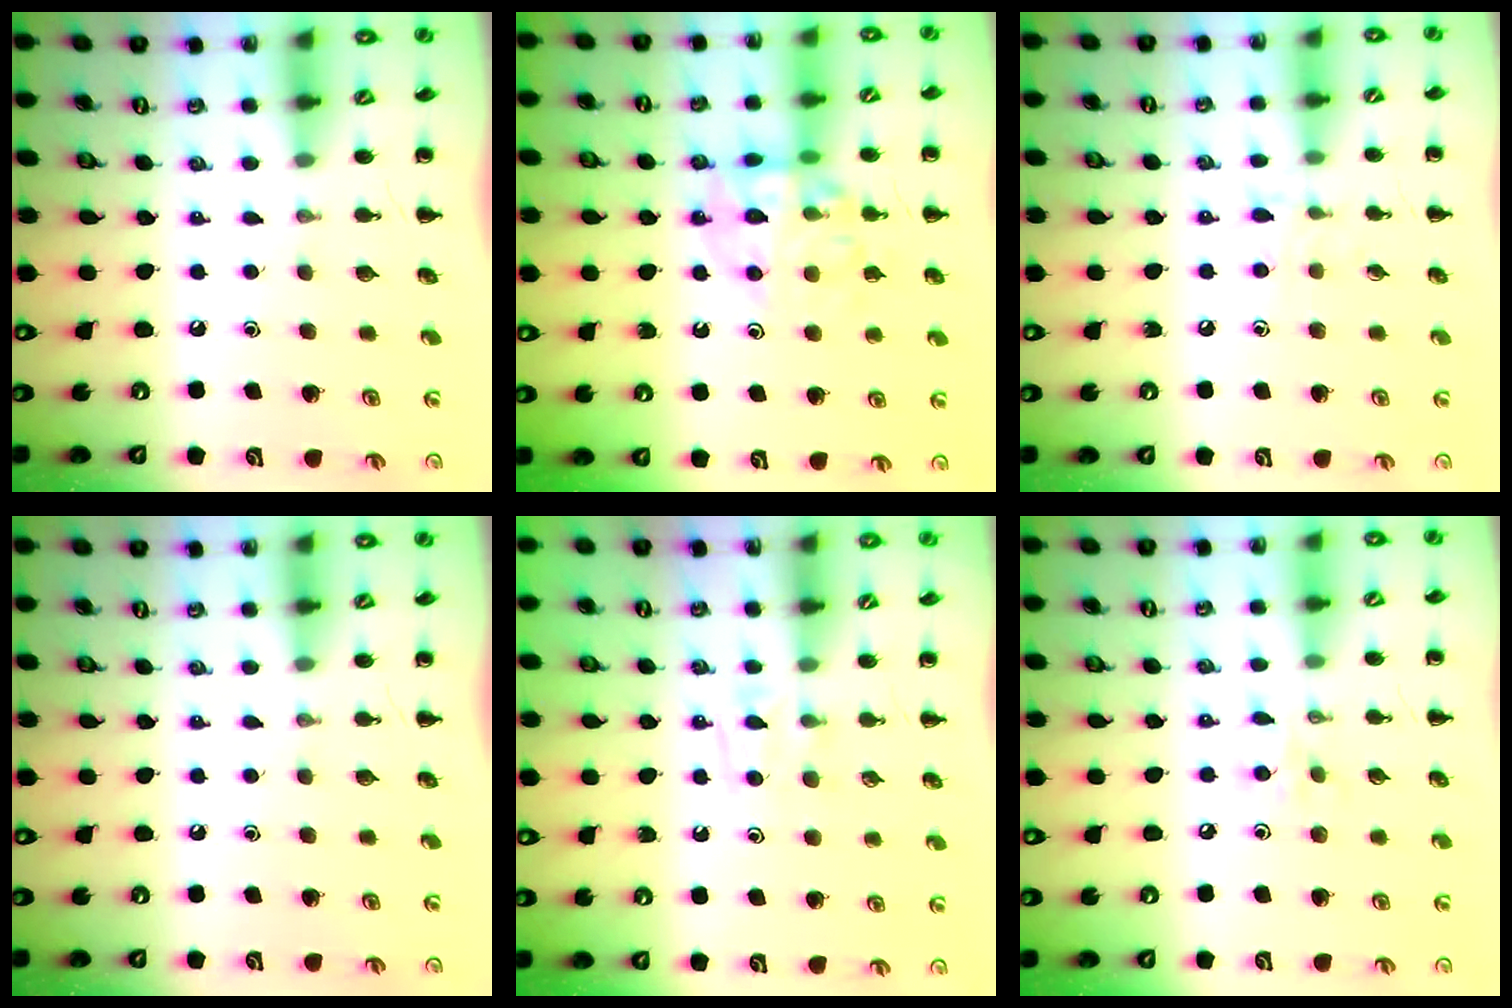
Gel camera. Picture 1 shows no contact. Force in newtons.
{"total": 12.3, "press": 12.2, "slide": 1.5}
{"total": 6.0, "press": 5.6, "slide": 2.1}
{"total": 0.0}
{"total": 4.8, "press": 4.5, "slide": 1.7}
{"total": 5.4, "press": 5.1, "slide": 1.9}